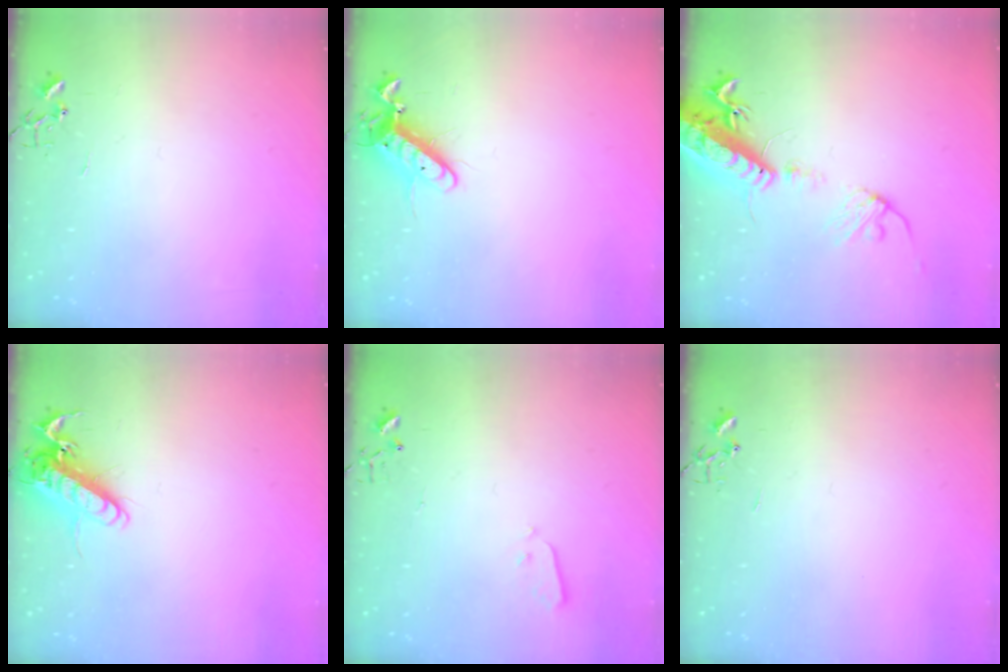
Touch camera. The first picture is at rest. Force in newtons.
{"total": 11.6, "press": 11.5, "slide": 1.5}
{"total": 16.6, "press": 16.2, "slide": 3.8}
{"total": 12.8, "press": 12.6, "slide": 2.4}
{"total": 3.0, "press": 3.0, "slide": 0.3}
{"total": 0.0}